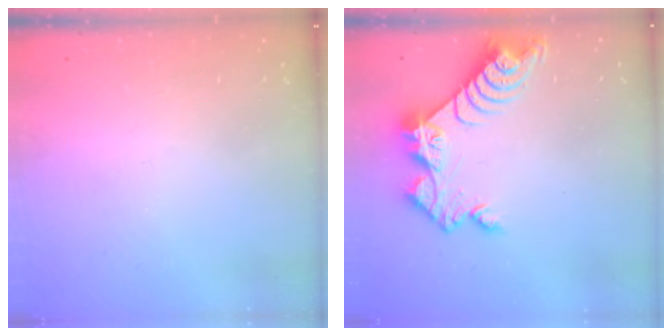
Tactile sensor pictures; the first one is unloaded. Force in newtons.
{"total": 10.1, "press": 10.0, "slide": 1.0}